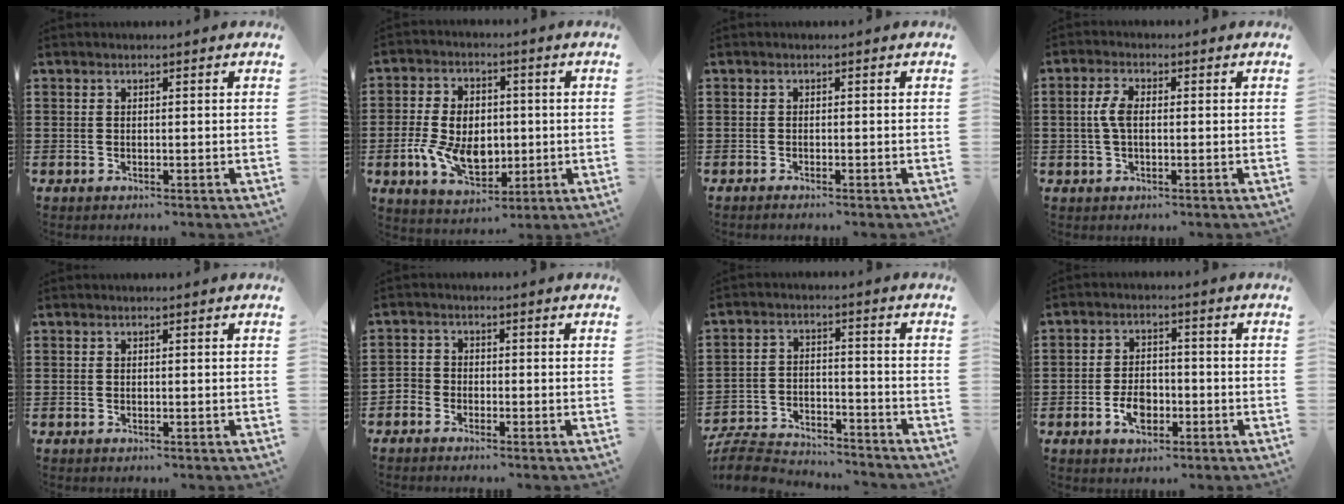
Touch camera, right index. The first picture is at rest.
{"total": 9.4, "force": [-1.0, 6.5, 6.7], "torque": [-0.143, 0.010, -0.019]}
{"total": 0.6, "force": [-0.6, 0.0, 0.1], "torque": [-0.004, -0.001, -0.012]}
{"total": 3.9, "force": [0.1, 1.9, 3.4], "torque": [-0.083, 0.002, -0.005]}
{"total": 0.0}
{"total": 1.9, "force": [-1.6, 1.2, -0.1], "torque": [-0.005, 0.005, -0.037]}
{"total": 6.6, "force": [-6.4, 1.1, 1.1], "torque": [-0.037, 0.009, -0.131]}
{"total": 4.9, "force": [-1.9, 3.0, 3.3], "torque": [-0.074, 0.003, -0.038]}